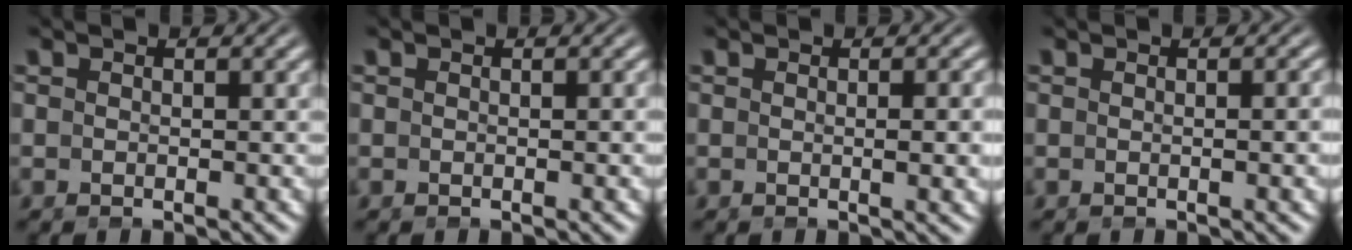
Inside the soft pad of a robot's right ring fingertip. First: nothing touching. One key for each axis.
{"total": 0.0}
{"total": 1.6, "fx": 0.2, "fy": -0.3, "fz": 1.5, "tx": -0.025, "ty": -0.002, "tz": 0.005}
{"total": 1.0, "fx": -0.1, "fy": -0.4, "fz": 0.9, "tx": -0.018, "ty": 0.001, "tz": 0.000}